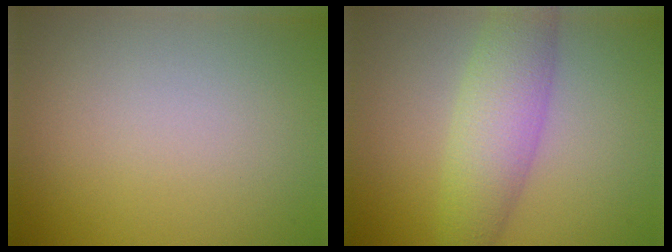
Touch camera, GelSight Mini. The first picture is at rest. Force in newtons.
{"total": 5.3, "press": 5.3, "slide": 0.2}